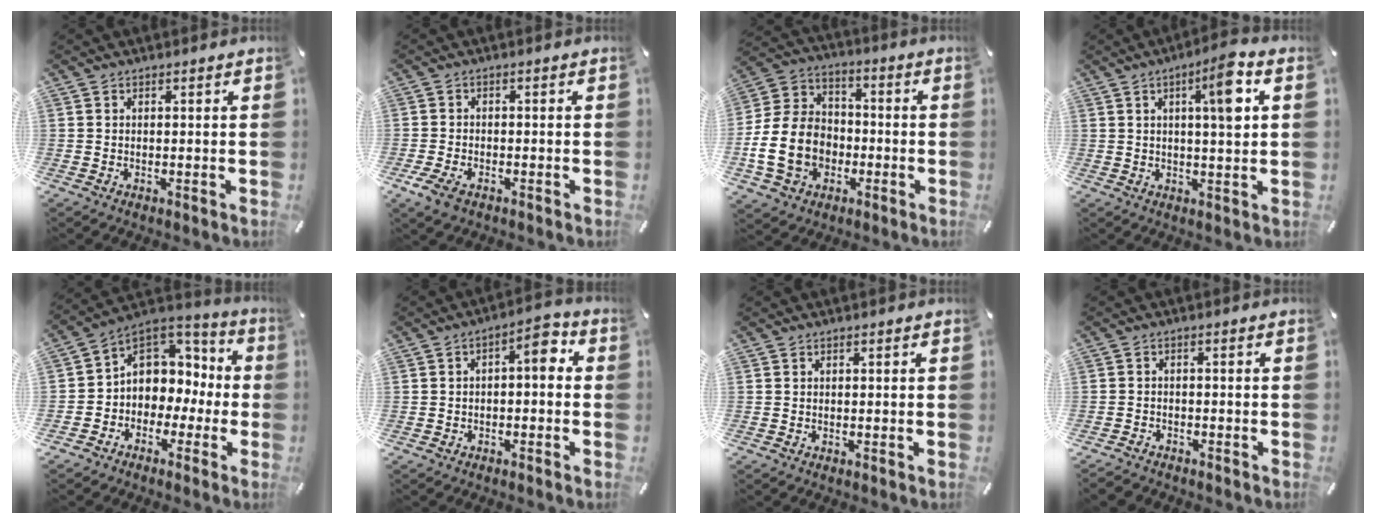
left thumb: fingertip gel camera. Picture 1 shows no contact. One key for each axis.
{"total": 4.0, "fx": -2.2, "fy": 2.4, "fz": 2.2, "tx": -0.062, "ty": 0.002, "tz": -0.047}
{"total": 15.4, "fx": -4.2, "fy": 12.2, "fz": 8.3, "tx": -0.180, "ty": 0.027, "tz": -0.078}
{"total": 8.8, "fx": 3.0, "fy": 1.4, "fz": 8.1, "tx": -0.120, "ty": -0.009, "tz": 0.037}
{"total": 7.8, "fx": 1.1, "fy": 7.5, "fz": 2.0, "tx": -0.041, "ty": -0.010, "tz": 0.028}
{"total": 5.7, "fx": -0.4, "fy": 2.8, "fz": 4.9, "tx": -0.070, "ty": 0.008, "tz": -0.017}
{"total": 0.0}
{"total": 2.0, "fx": -1.8, "fy": 0.9, "fz": 0.2, "tx": -0.011, "ty": 0.008, "tz": -0.040}